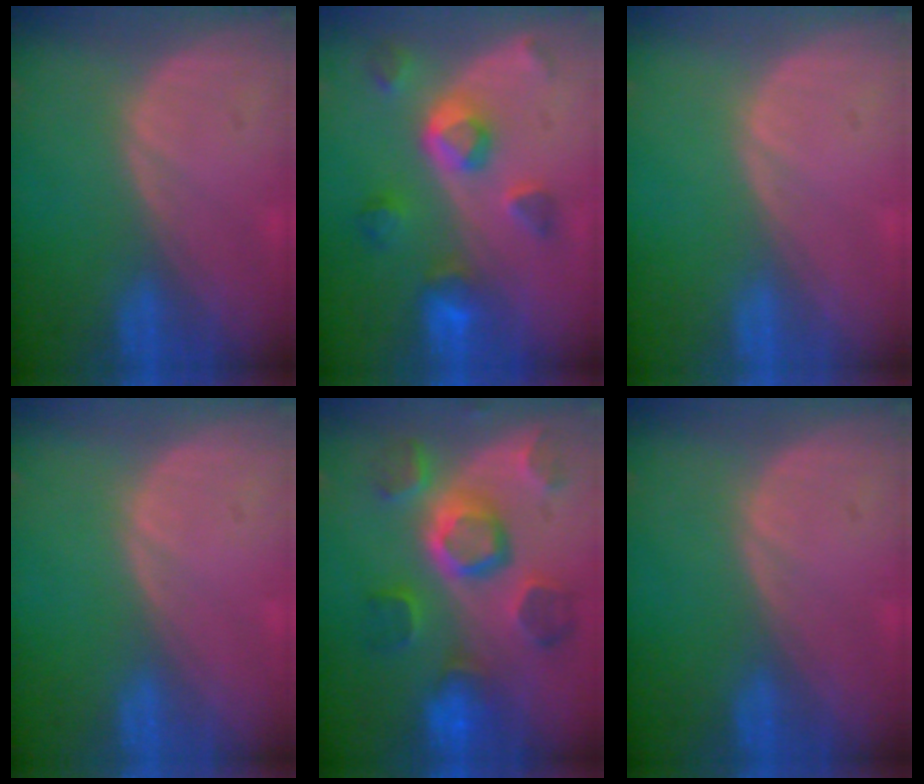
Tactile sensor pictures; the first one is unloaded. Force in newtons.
{"total": 7.7, "press": 6.8, "slide": 3.5}
{"total": 0.0}
{"total": 0.0}
{"total": 11.1, "press": 9.9, "slide": 4.9}
{"total": 0.0}